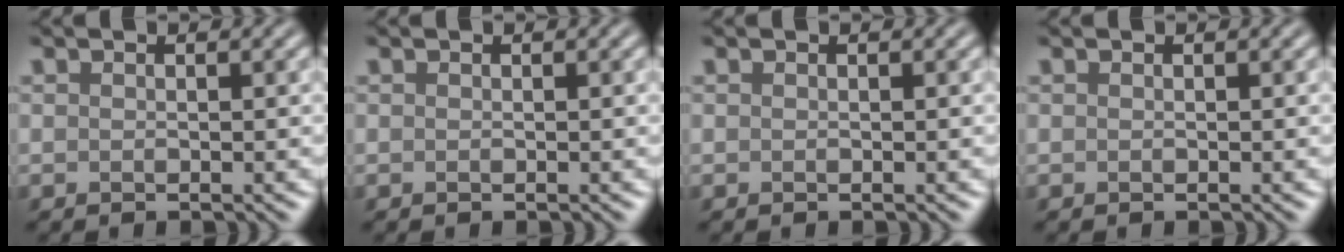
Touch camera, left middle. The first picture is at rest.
{"total": 0.0}
{"total": 0.0}
{"total": 0.0}